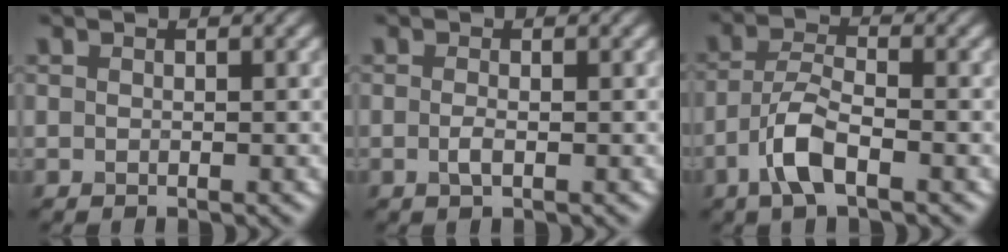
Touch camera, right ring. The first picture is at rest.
{"total": 1.0, "force": [-0.3, 0.3, 1.0], "torque": [-0.021, -0.003, -0.007]}
{"total": 4.3, "force": [-2.2, 1.4, 3.4], "torque": [-0.073, 0.003, -0.050]}